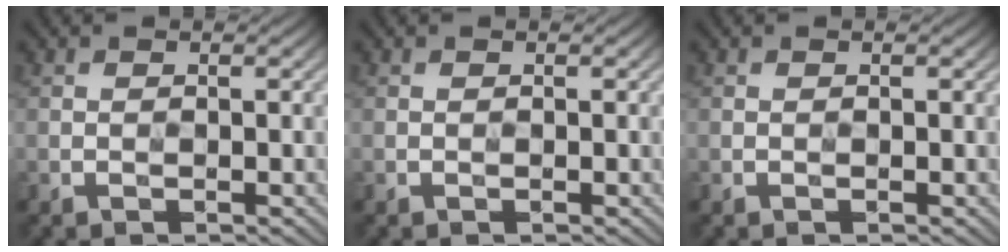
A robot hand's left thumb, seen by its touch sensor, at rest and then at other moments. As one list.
[{"total": 0.0}, {"total": 0.0}]